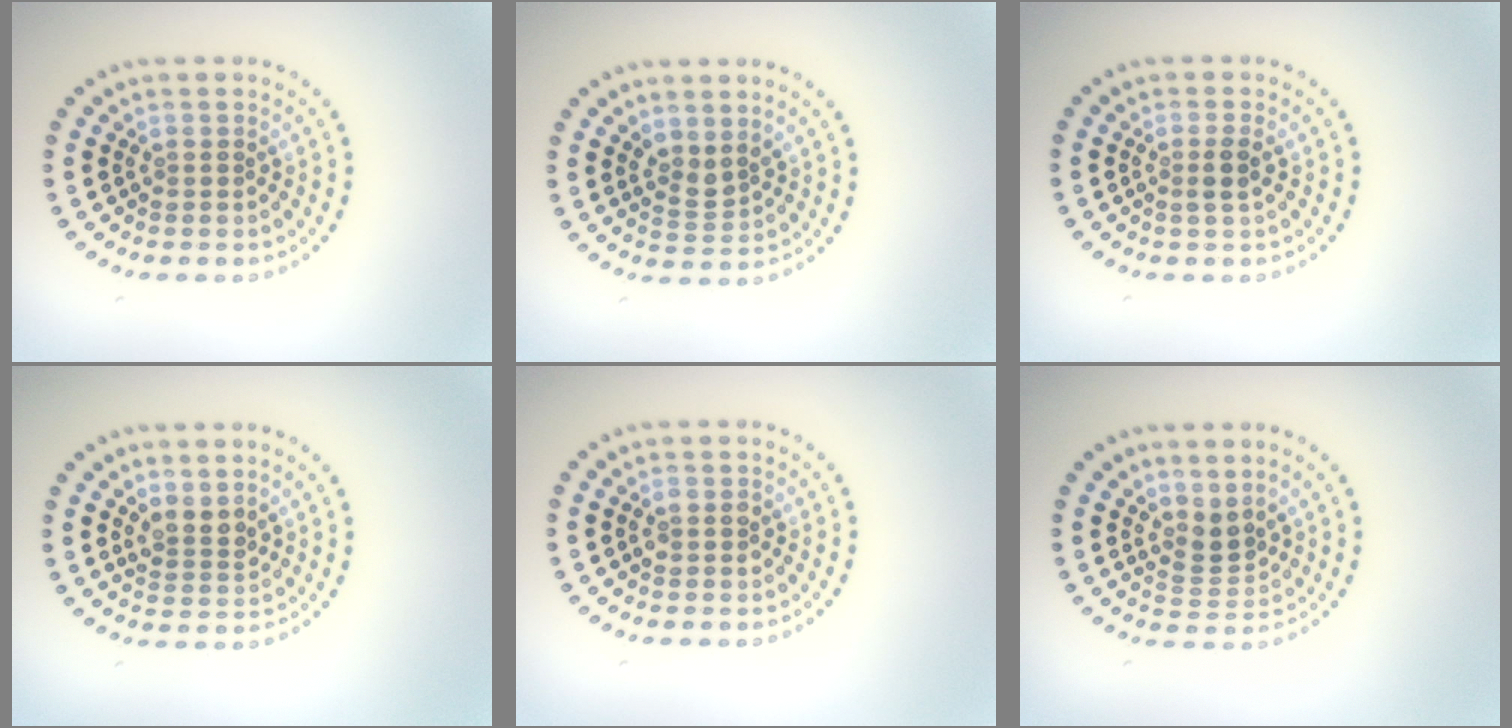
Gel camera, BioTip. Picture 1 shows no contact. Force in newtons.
{"total": 1.9, "press": 1.4, "slide": 1.2}
{"total": 1.4, "press": 1.2, "slide": 0.7}
{"total": 2.1, "press": 1.7, "slide": 1.2}
{"total": 1.4, "press": 1.4, "slide": 0.1}
{"total": 2.3, "press": 1.6, "slide": 1.6}